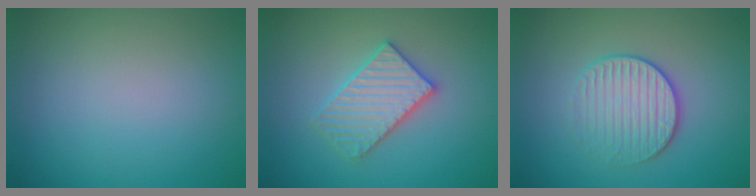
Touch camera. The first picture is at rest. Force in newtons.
{"total": 3.4, "press": 3.4, "slide": 0.5}
{"total": 3.2, "press": 2.9, "slide": 1.4}